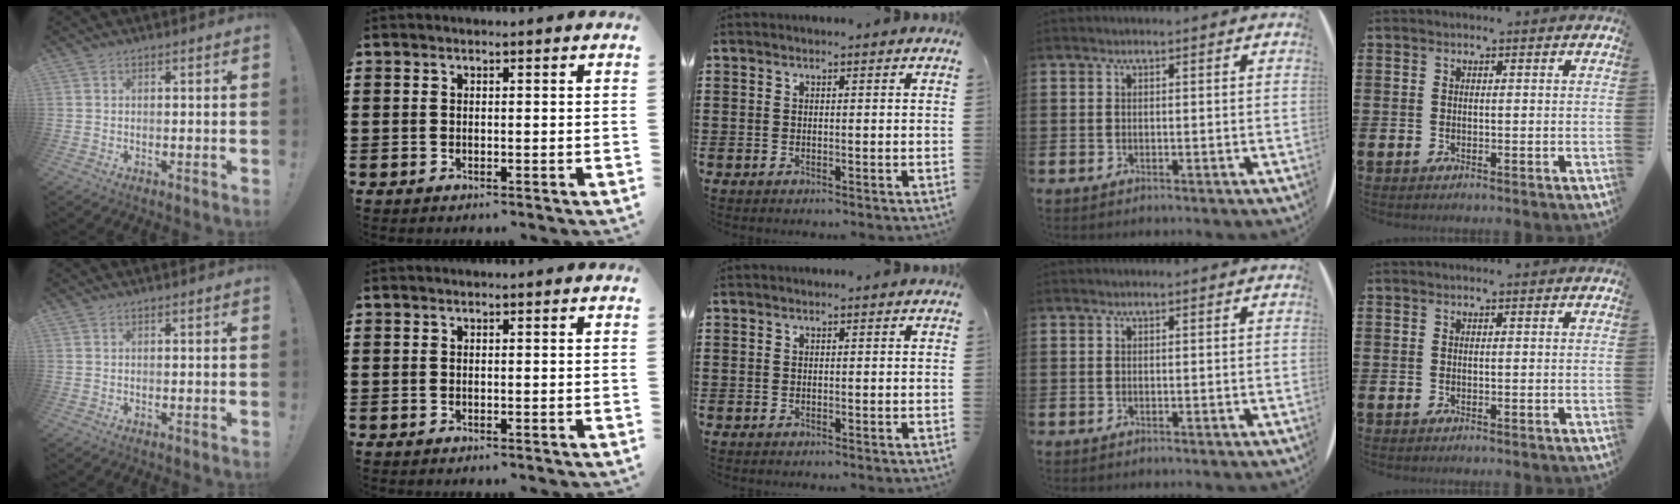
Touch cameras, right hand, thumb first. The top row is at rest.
{}